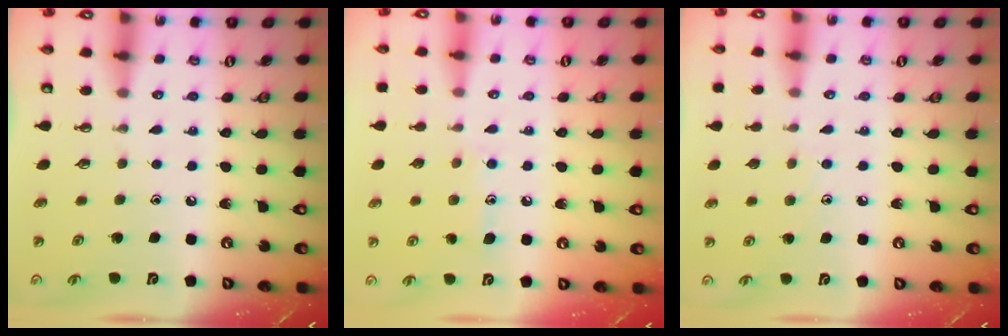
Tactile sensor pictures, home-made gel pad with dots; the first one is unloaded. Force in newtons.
{"total": 7.5, "press": 7.5, "slide": 0.5}
{"total": 6.0, "press": 6.0, "slide": 0.5}